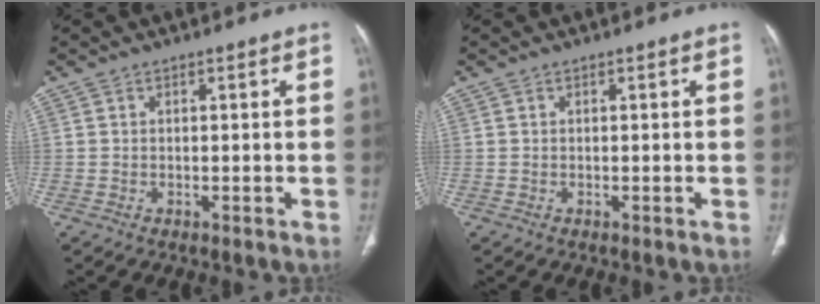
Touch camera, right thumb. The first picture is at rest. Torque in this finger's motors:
{"motor_torque": [0.00, 0.00, -0.07, -0.06, 0.00]}